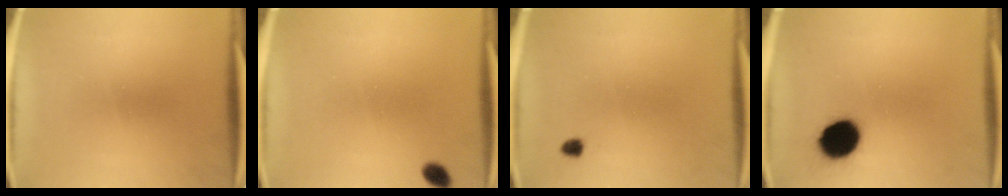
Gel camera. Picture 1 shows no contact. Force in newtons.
{"total": 2.1}
{"total": 1.2}
{"total": 11.7}